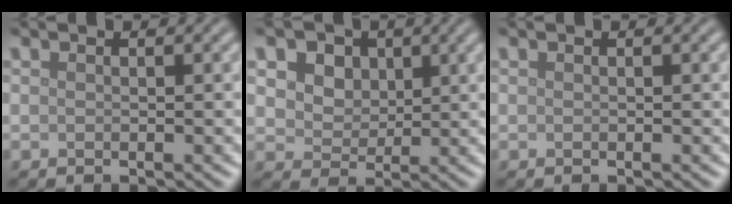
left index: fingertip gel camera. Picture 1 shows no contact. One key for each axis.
{"total": 8.8, "fx": 4.3, "fy": 6.3, "fz": 4.4, "tx": -0.083, "ty": 0.022, "tz": 0.053}
{"total": 0.0}